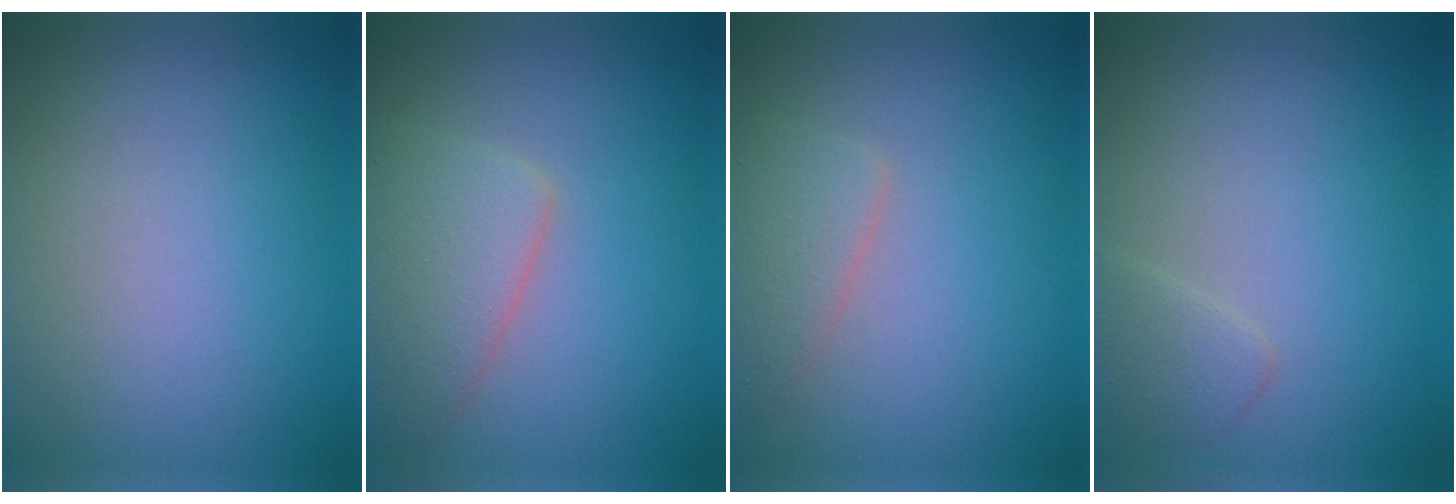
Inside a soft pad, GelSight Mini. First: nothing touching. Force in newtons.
{"total": 4.6, "press": 4.5, "slide": 0.3}
{"total": 2.7, "press": 2.7, "slide": 0.1}
{"total": 1.4, "press": 1.4, "slide": 0.1}